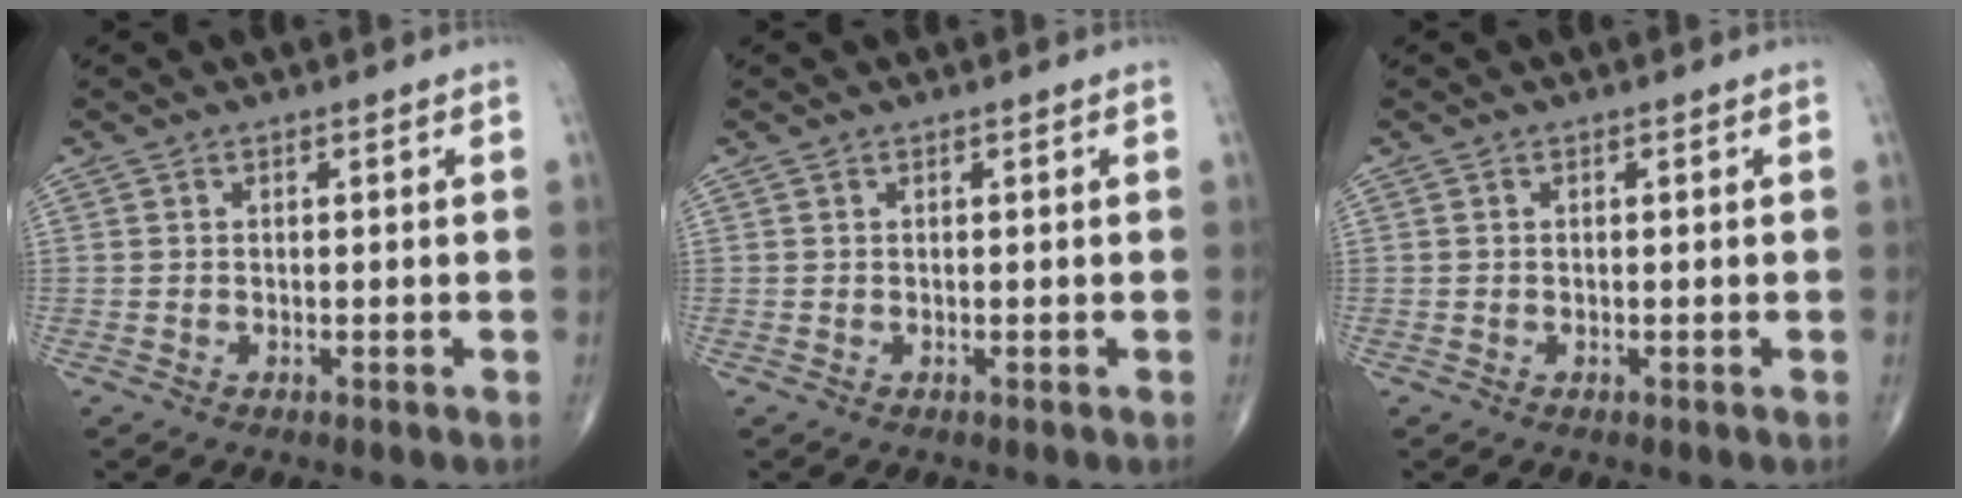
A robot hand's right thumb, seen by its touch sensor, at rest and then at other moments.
{"total": 0.0}
{"total": 0.0}